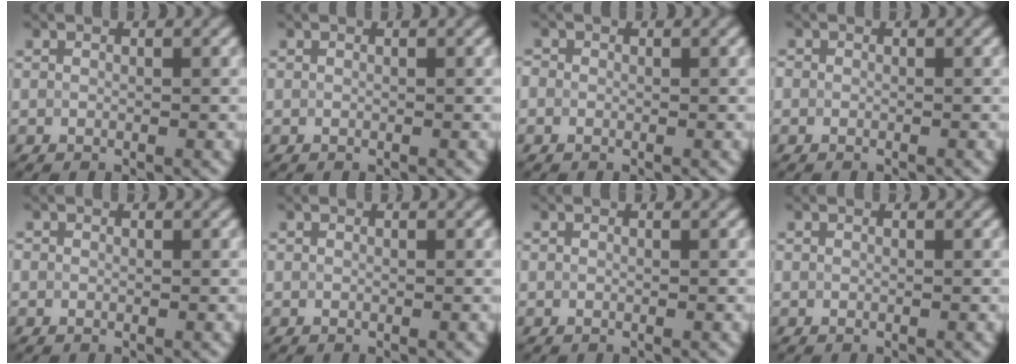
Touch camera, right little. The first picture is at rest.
{"total": 0.0}
{"total": 0.6, "force": [0.0, 0.6, 0.1], "torque": [0.001, -0.005, -0.005]}
{"total": 0.6, "force": [-0.4, 0.5, -0.1], "torque": [0.008, -0.006, -0.009]}
{"total": 0.0}
{"total": 0.0}
{"total": 0.0}
{"total": 0.0}